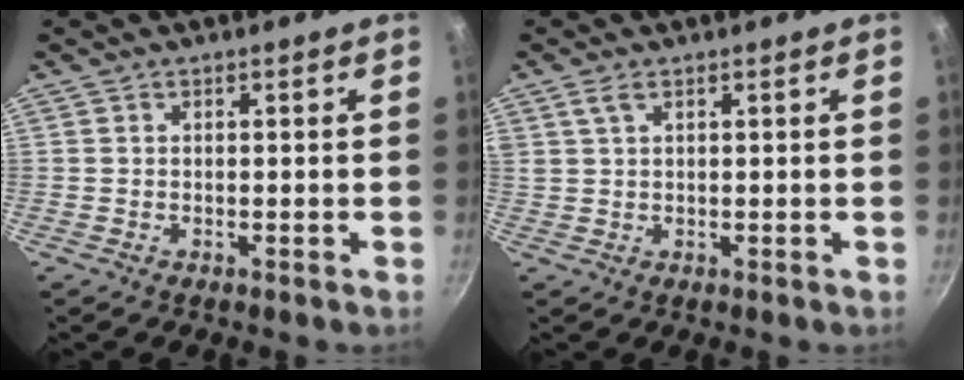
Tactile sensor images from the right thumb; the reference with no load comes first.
{"total": 2.2, "force": [1.2, 1.0, 1.5], "torque": [-0.029, -0.001, 0.027]}